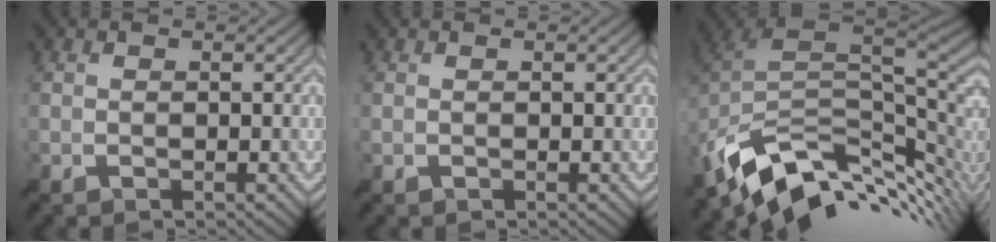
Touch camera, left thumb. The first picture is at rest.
{"total": 0.0}
{"total": 13.2, "force": [-3.6, 7.8, 9.9], "torque": [-0.215, -0.027, -0.047]}